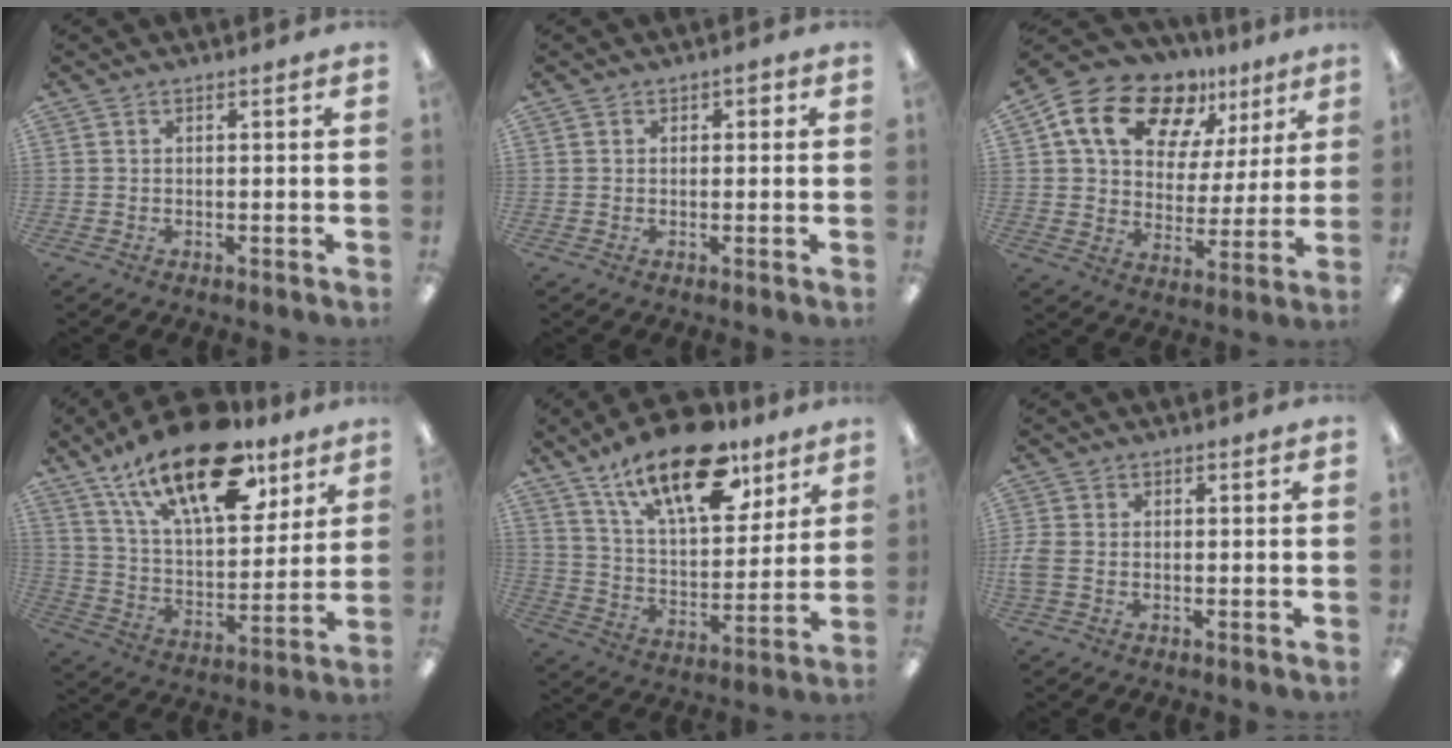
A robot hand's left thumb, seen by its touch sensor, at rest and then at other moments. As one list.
[{"total": 1.2, "force": [0.2, 1.1, 0.5], "torque": [-0.009, 0.005, 0.003]}, {"total": 17.2, "force": [10.9, 10.7, 8.0], "torque": [-0.141, -0.059, 0.199]}, {"total": 23.3, "force": [15.4, 10.0, 14.4], "torque": [-0.232, -0.081, 0.264]}, {"total": 20.5, "force": [14.1, 8.6, 12.1], "torque": [-0.201, -0.071, 0.242]}, {"total": 3.2, "force": [-0.7, 2.1, 2.4], "torque": [-0.053, 0.002, -0.014]}]